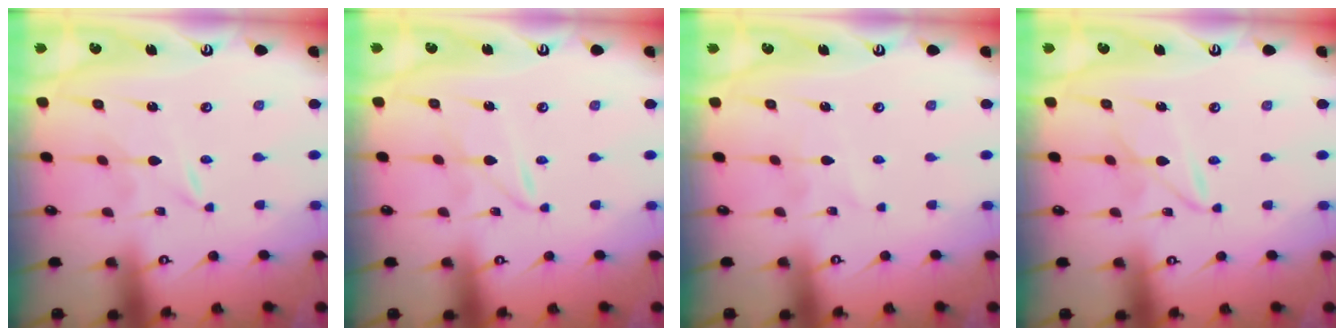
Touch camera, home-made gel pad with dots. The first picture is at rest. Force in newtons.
{"total": 2.2, "press": 2.2, "slide": 0.2}
{"total": 2.5, "press": 2.5, "slide": 0.2}
{"total": 3.5, "press": 3.5, "slide": 0.3}